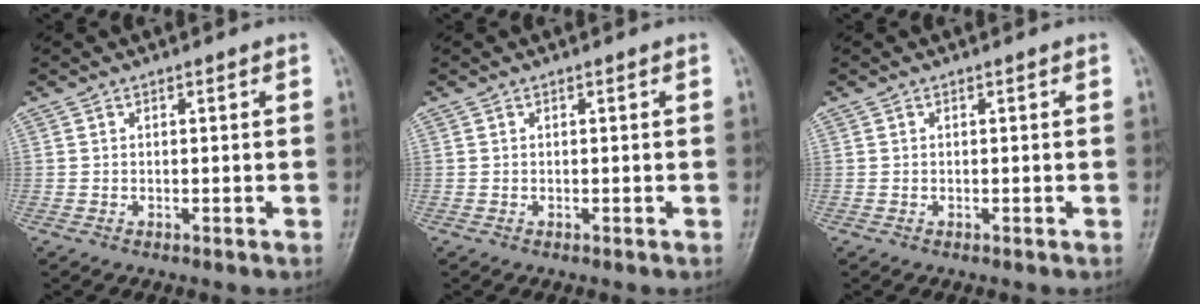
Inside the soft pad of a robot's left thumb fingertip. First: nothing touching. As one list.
[{"total": 0.0}, {"total": 0.0}]